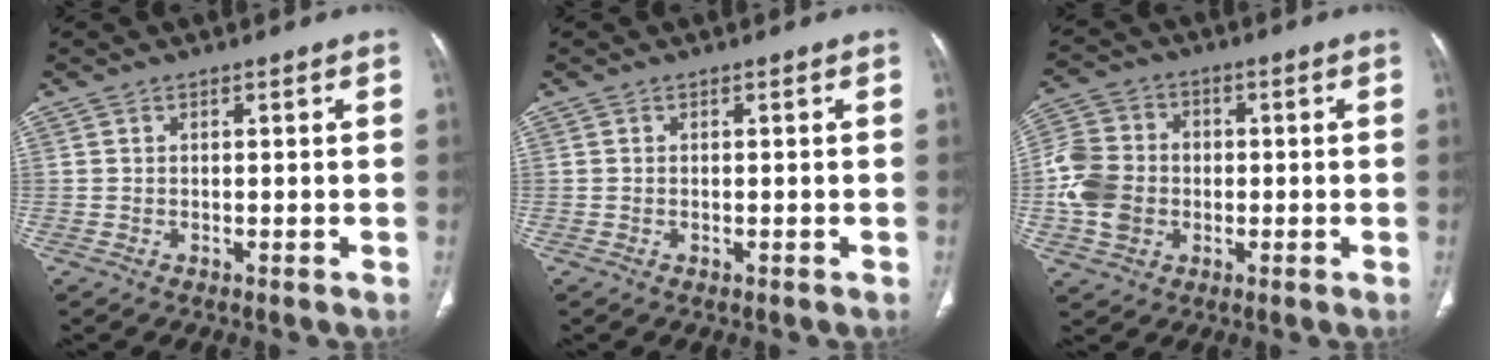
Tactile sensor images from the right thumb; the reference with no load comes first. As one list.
[{"total": 0.0}, {"total": 10.8, "force": [-1.4, 9.0, 5.8], "torque": [-0.106, 0.020, -0.028]}]